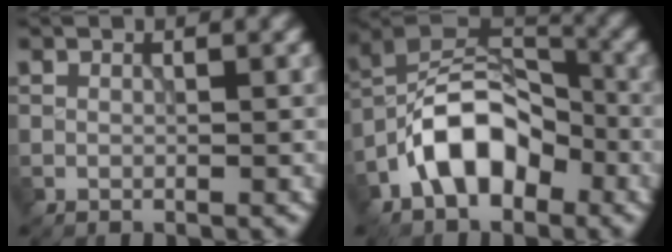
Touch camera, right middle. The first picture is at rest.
{"total": 8.2, "force": [-3.6, 4.7, 5.6], "torque": [-0.090, 0.020, -0.077]}